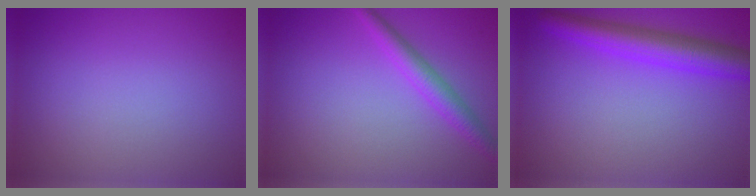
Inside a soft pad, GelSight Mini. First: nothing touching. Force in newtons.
{"total": 2.6, "press": 2.6, "slide": 0.1}
{"total": 4.9, "press": 4.9, "slide": 0.2}